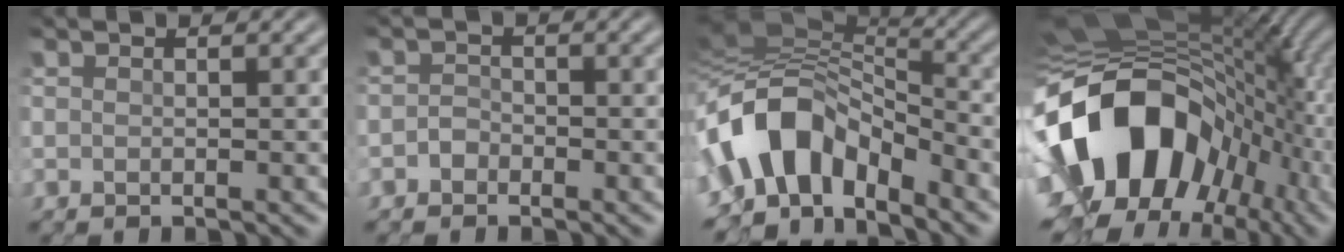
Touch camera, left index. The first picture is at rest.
{"total": 0.9, "force": [-0.6, 0.6, 0.3], "torque": [-0.005, 0.009, -0.014]}
{"total": 10.1, "force": [-3.9, 6.1, 7.0], "torque": [-0.126, 0.020, -0.078]}
{"total": 17.5, "force": [-2.0, 12.8, 11.7], "torque": [-0.225, -0.011, -0.030]}